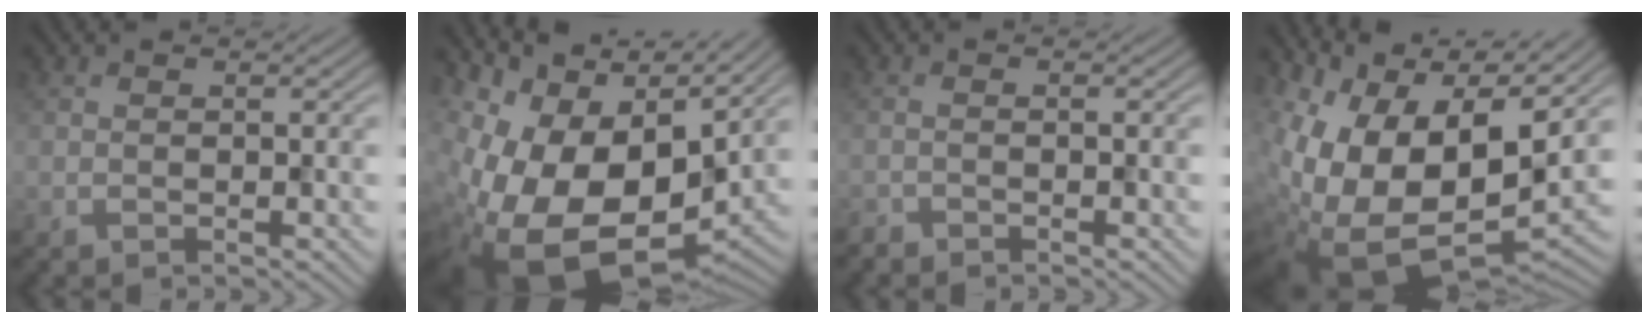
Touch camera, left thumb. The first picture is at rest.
{"total": 18.5, "force": [-2.9, 10.4, 15.1], "torque": [-0.294, -0.036, -0.032]}
{"total": 0.9, "force": [-0.9, 0.0, 0.1], "torque": [-0.003, -0.002, -0.021]}
{"total": 17.4, "force": [0.7, 9.9, 14.3], "torque": [-0.294, -0.032, 0.039]}